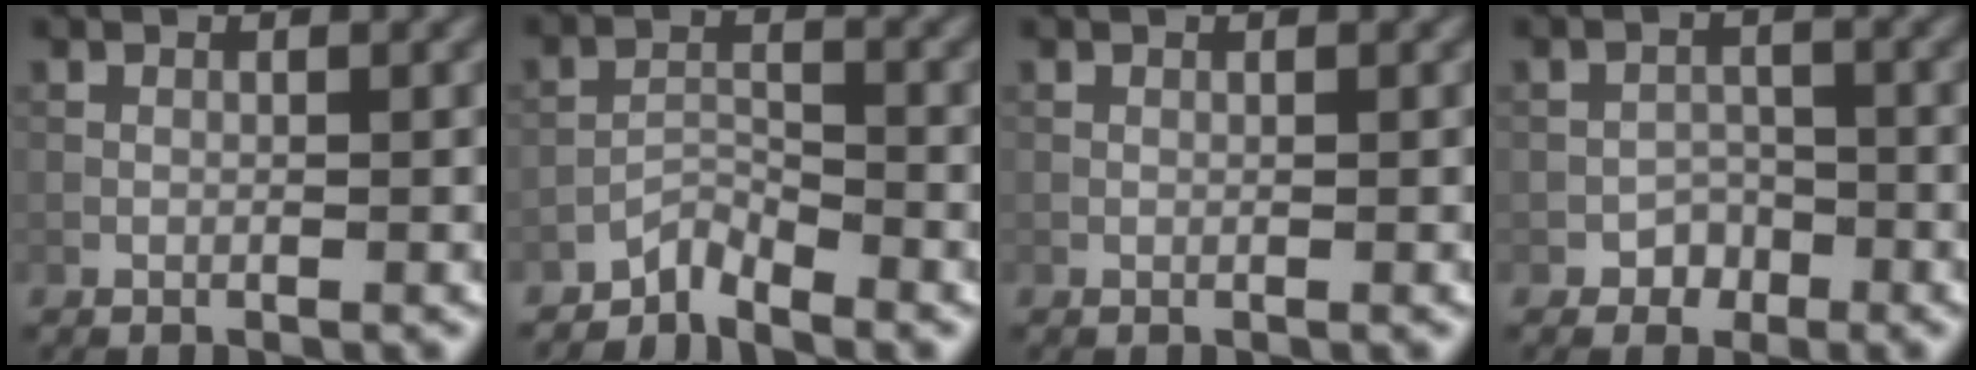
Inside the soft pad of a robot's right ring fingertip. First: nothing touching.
{"total": 2.2, "force": [-2.2, 0.3, 0.4], "torque": [-0.003, 0.009, -0.047]}
{"total": 0.0}
{"total": 1.8, "force": [-1.2, 1.3, 0.2], "torque": [0.004, 0.008, -0.020]}